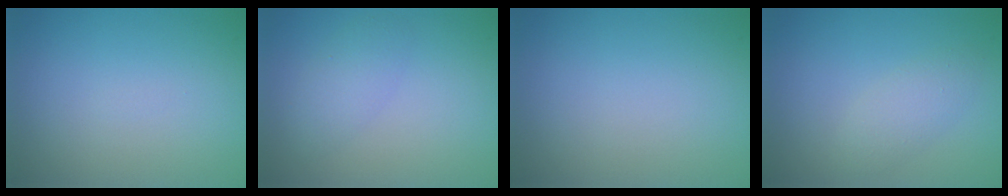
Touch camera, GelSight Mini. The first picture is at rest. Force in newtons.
{"total": 2.1, "press": 2.1, "slide": 0.1}
{"total": 0.0}
{"total": 2.0, "press": 2.0, "slide": 0.2}